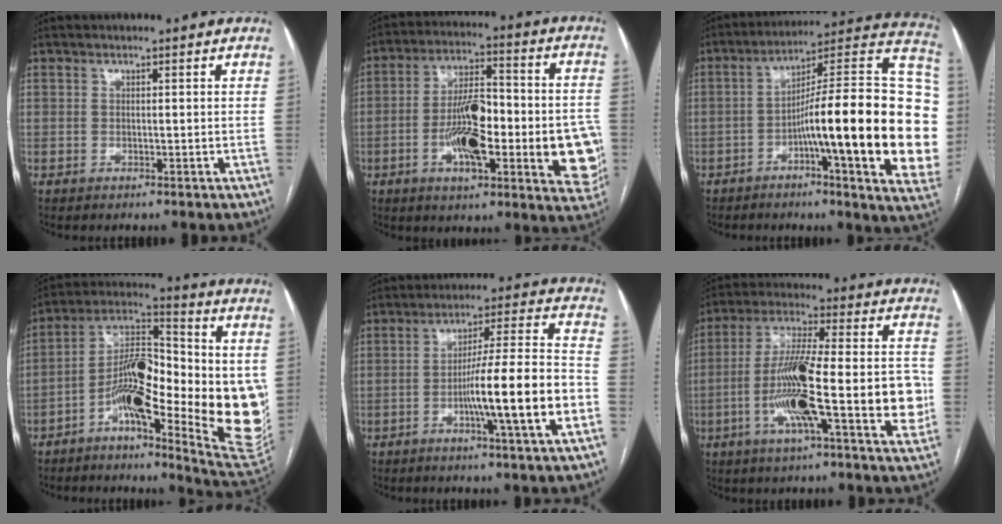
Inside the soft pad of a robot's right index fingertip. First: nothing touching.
{"total": 22.0, "force": [-4.4, 6.5, 20.6], "torque": [-0.229, 0.021, -0.051]}
{"total": 28.0, "force": [-3.8, 2.9, 27.6], "torque": [-0.295, 0.023, -0.061]}
{"total": 23.9, "force": [-3.5, 6.0, 22.9], "torque": [-0.303, 0.006, -0.051]}
{"total": 15.0, "force": [-4.4, -0.3, 14.3], "torque": [-0.231, 0.003, -0.072]}
{"total": 19.8, "force": [-4.3, 3.2, 19.1], "torque": [-0.290, 0.016, -0.065]}